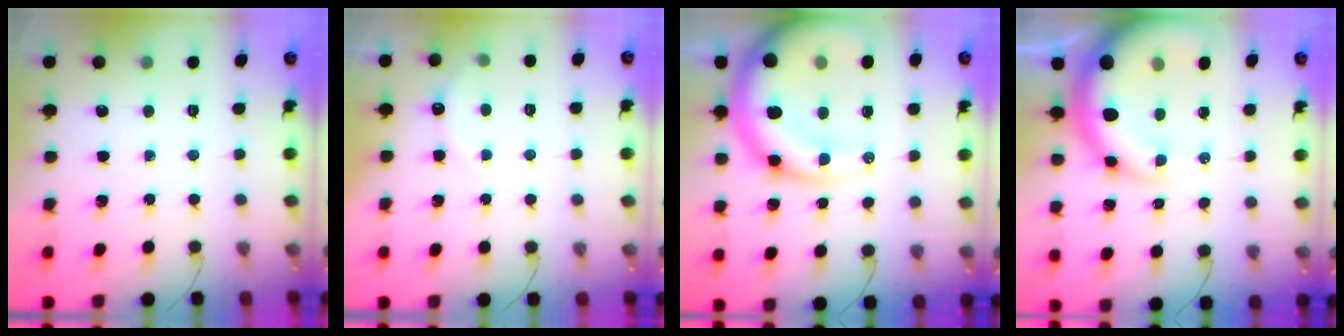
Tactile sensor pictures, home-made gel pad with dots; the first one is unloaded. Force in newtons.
{"total": 3.9, "press": 3.7, "slide": 1.2}
{"total": 20.6, "press": 20.1, "slide": 4.5}
{"total": 18.1, "press": 17.7, "slide": 4.1}